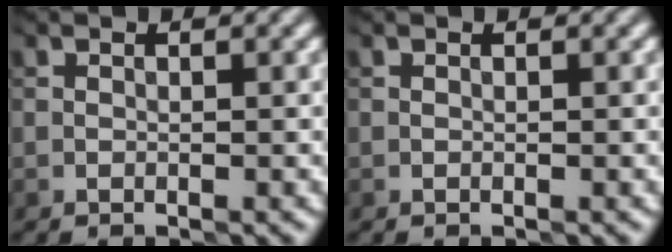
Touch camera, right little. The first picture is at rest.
{"total": 0.0}